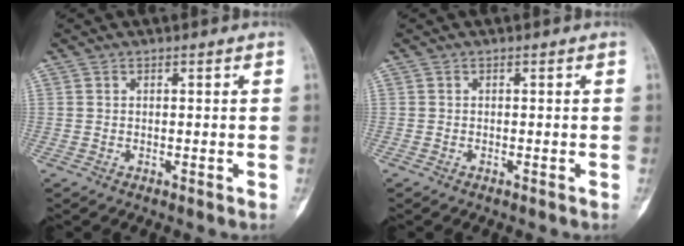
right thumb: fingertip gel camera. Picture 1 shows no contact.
{"total": 0.0}